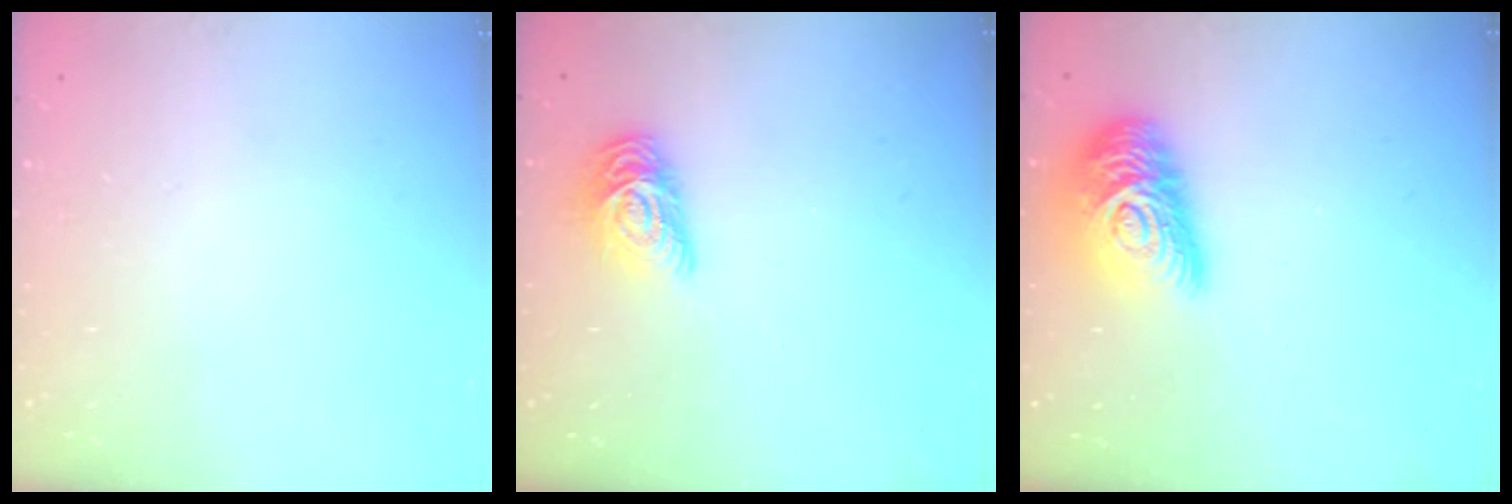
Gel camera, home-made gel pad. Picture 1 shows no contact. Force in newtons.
{"total": 10.1, "press": 10.0, "slide": 0.6}
{"total": 16.4, "press": 16.4, "slide": 0.9}